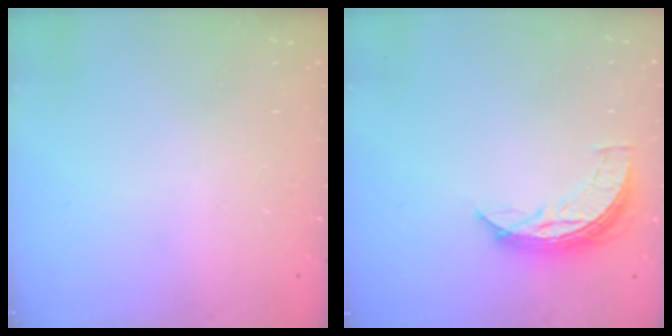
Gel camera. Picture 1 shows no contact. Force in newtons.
{"total": 6.9, "press": 6.9, "slide": 0.3}